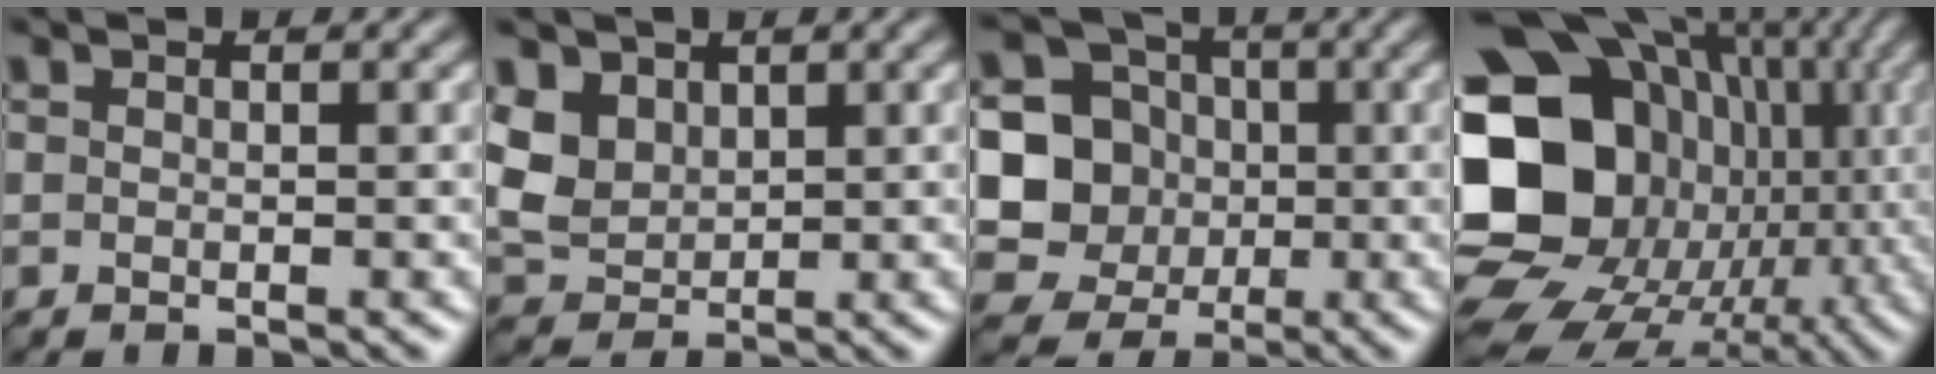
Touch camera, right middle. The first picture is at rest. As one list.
[{"total": 4.5, "force": [1.3, 3.5, 2.5], "torque": [-0.061, -0.001, 0.019]}, {"total": 9.9, "force": [-0.9, 9.3, 3.3], "torque": [-0.079, 0.012, -0.041]}, {"total": 22.4, "force": [-1.8, 18.4, 12.7], "torque": [-0.244, -0.014, -0.059]}]